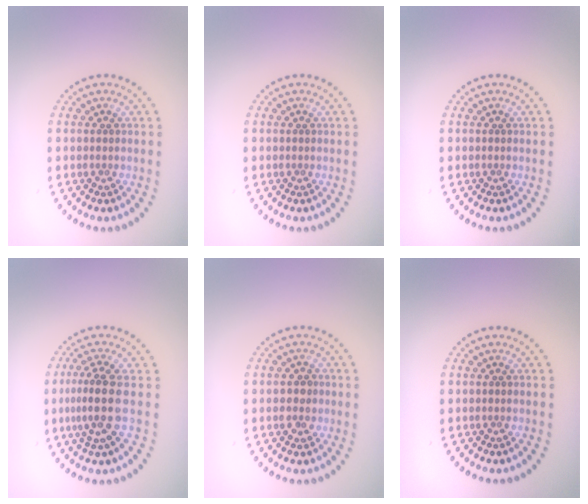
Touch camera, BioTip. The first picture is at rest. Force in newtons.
{"total": 0.0}
{"total": 0.0}
{"total": 3.4, "press": 2.9, "slide": 1.8}
{"total": 1.6, "press": 1.6, "slide": 0.2}
{"total": 0.0}